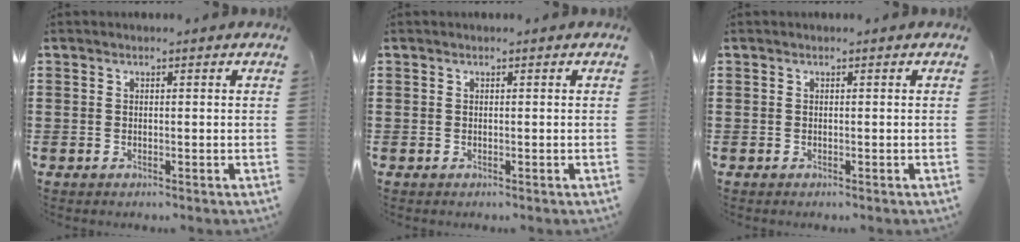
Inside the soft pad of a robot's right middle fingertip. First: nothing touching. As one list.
[{"total": 0.0}, {"total": 0.0}]